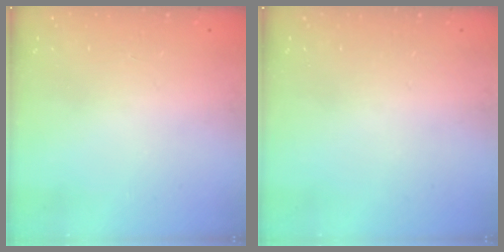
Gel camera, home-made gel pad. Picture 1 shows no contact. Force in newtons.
{"total": 0.0}